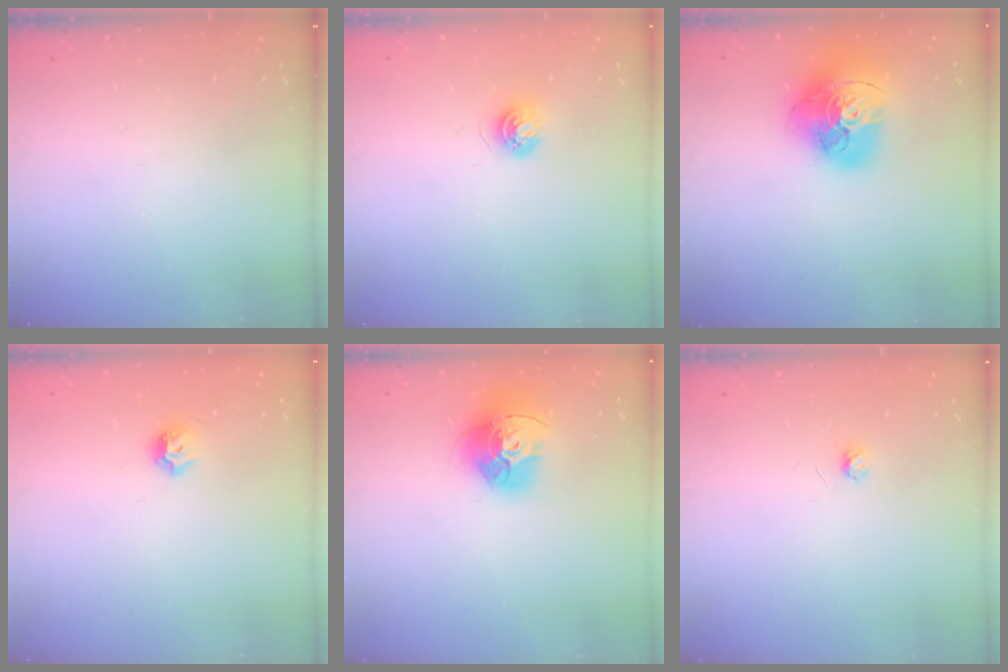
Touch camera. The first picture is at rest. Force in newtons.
{"total": 4.5, "press": 4.5, "slide": 0.6}
{"total": 21.0, "press": 20.9, "slide": 2.1}
{"total": 4.4, "press": 4.3, "slide": 0.9}
{"total": 15.7, "press": 15.6, "slide": 1.7}
{"total": 2.9, "press": 2.9, "slide": 0.3}